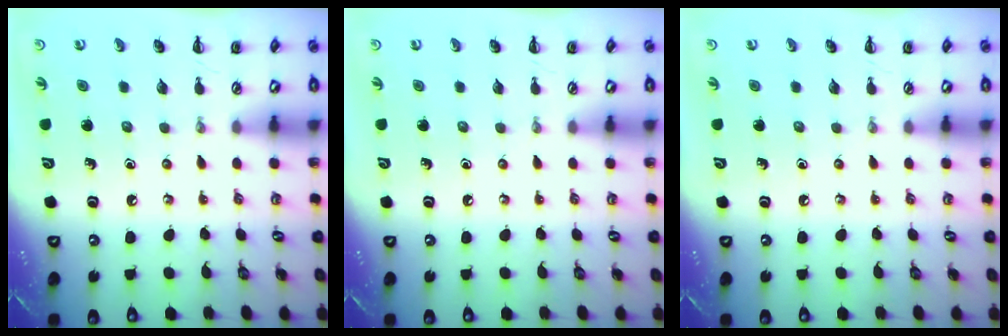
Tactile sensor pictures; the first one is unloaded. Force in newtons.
{"total": 0.0}
{"total": 0.0}